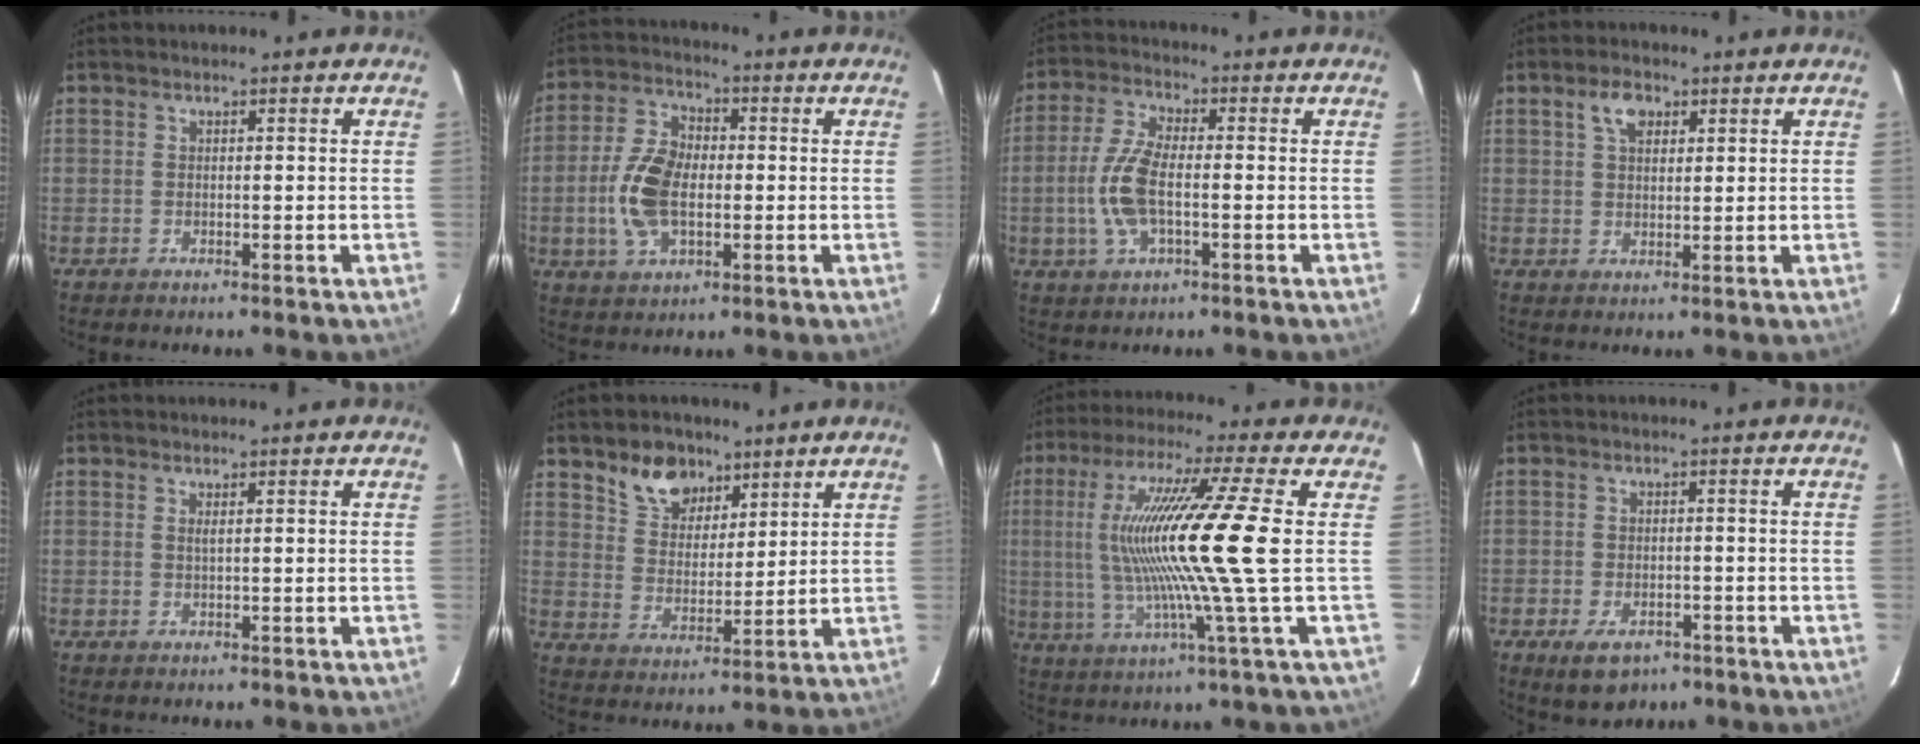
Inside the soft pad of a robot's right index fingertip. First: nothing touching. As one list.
[{"total": 11.4, "force": [-1.5, 6.9, 9.0], "torque": [-0.190, 0.007, -0.026]}, {"total": 9.2, "force": [-1.7, 3.9, 8.1], "torque": [-0.179, 0.004, -0.035]}, {"total": 4.2, "force": [2.1, 2.6, 2.7], "torque": [-0.046, 0.011, 0.038]}, {"total": 0.6, "force": [0.2, -0.1, 0.6], "torque": [-0.012, 0.001, 0.004]}, {"total": 9.0, "force": [6.0, 5.8, 3.4], "torque": [-0.062, 0.020, 0.115]}, {"total": 16.2, "force": [-0.4, -2.3, 16.1], "torque": [-0.298, -0.010, -0.005]}, {"total": 6.9, "force": [-4.2, 4.1, 3.7], "torque": [-0.083, -0.011, -0.060]}]